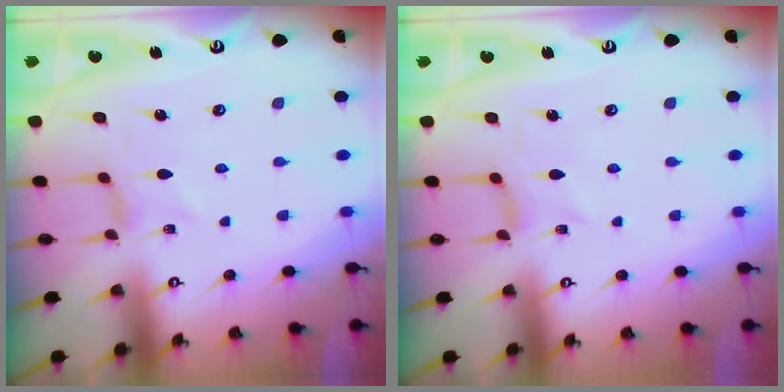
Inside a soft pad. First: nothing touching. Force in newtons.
{"total": 0.0}